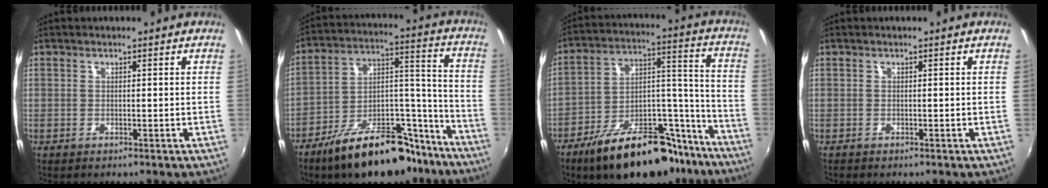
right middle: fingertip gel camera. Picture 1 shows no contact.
{"total": 21.6, "force": [-15.6, 9.1, 12.0], "torque": [-0.184, 0.040, -0.225]}
{"total": 23.2, "force": [-16.3, 10.1, 13.1], "torque": [-0.199, 0.042, -0.231]}
{"total": 0.0}